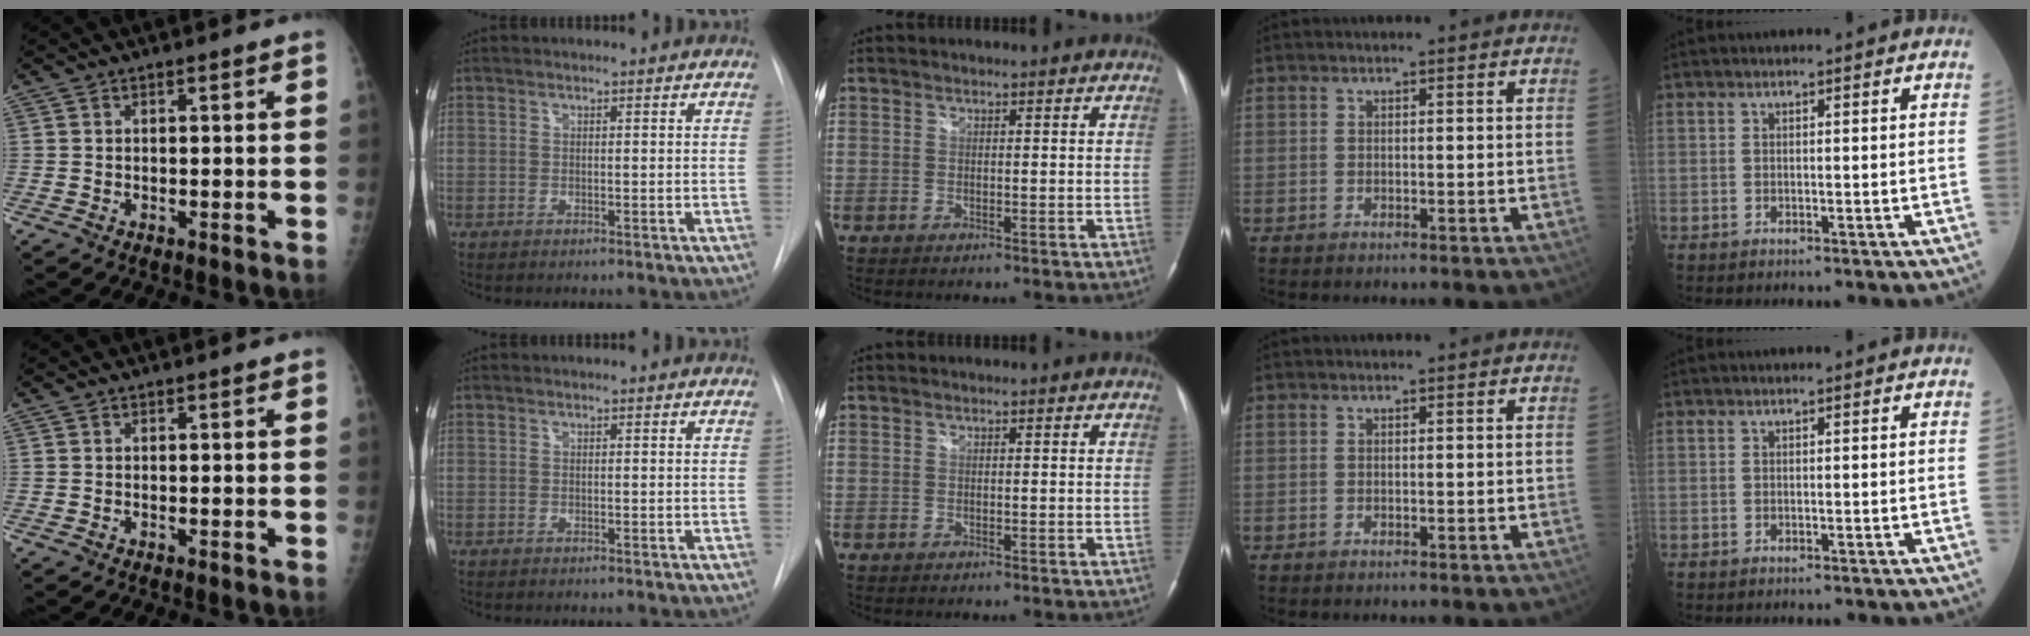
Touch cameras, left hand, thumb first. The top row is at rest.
{}